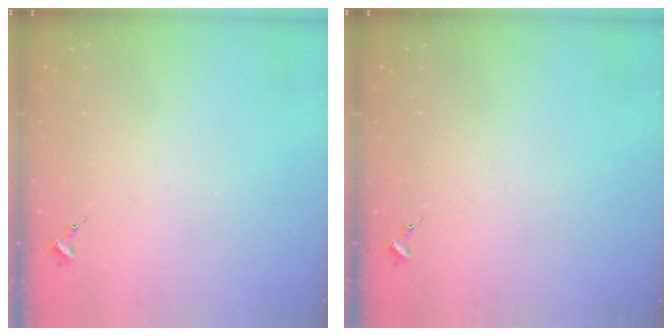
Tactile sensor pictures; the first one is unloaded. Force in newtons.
{"total": 0.0}